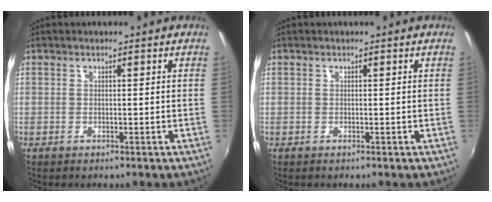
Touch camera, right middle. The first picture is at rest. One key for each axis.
{"total": 0.0}